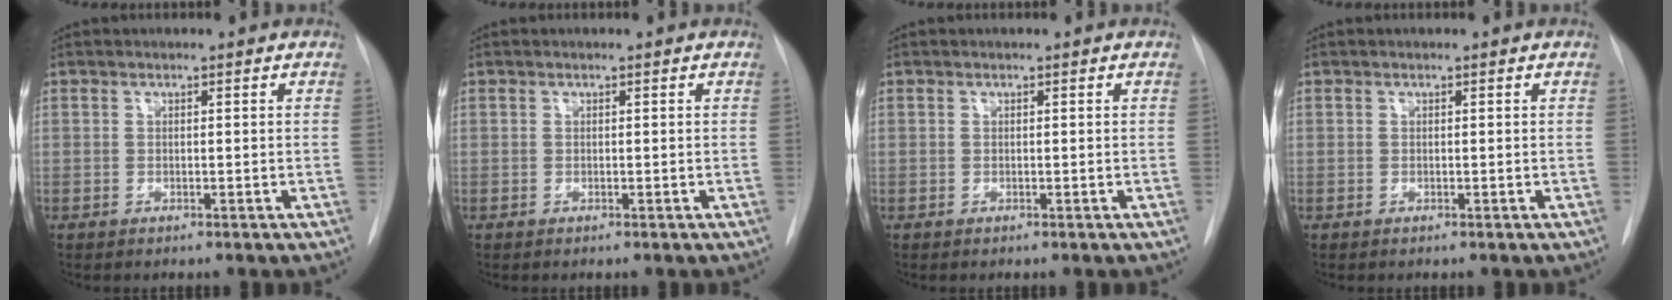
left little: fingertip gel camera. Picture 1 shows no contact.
{"total": 0.0}
{"total": 0.0}
{"total": 0.0}